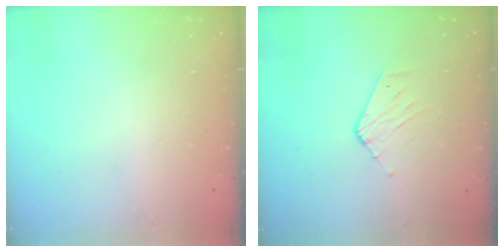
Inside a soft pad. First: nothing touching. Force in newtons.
{"total": 3.3, "press": 3.3, "slide": 0.2}